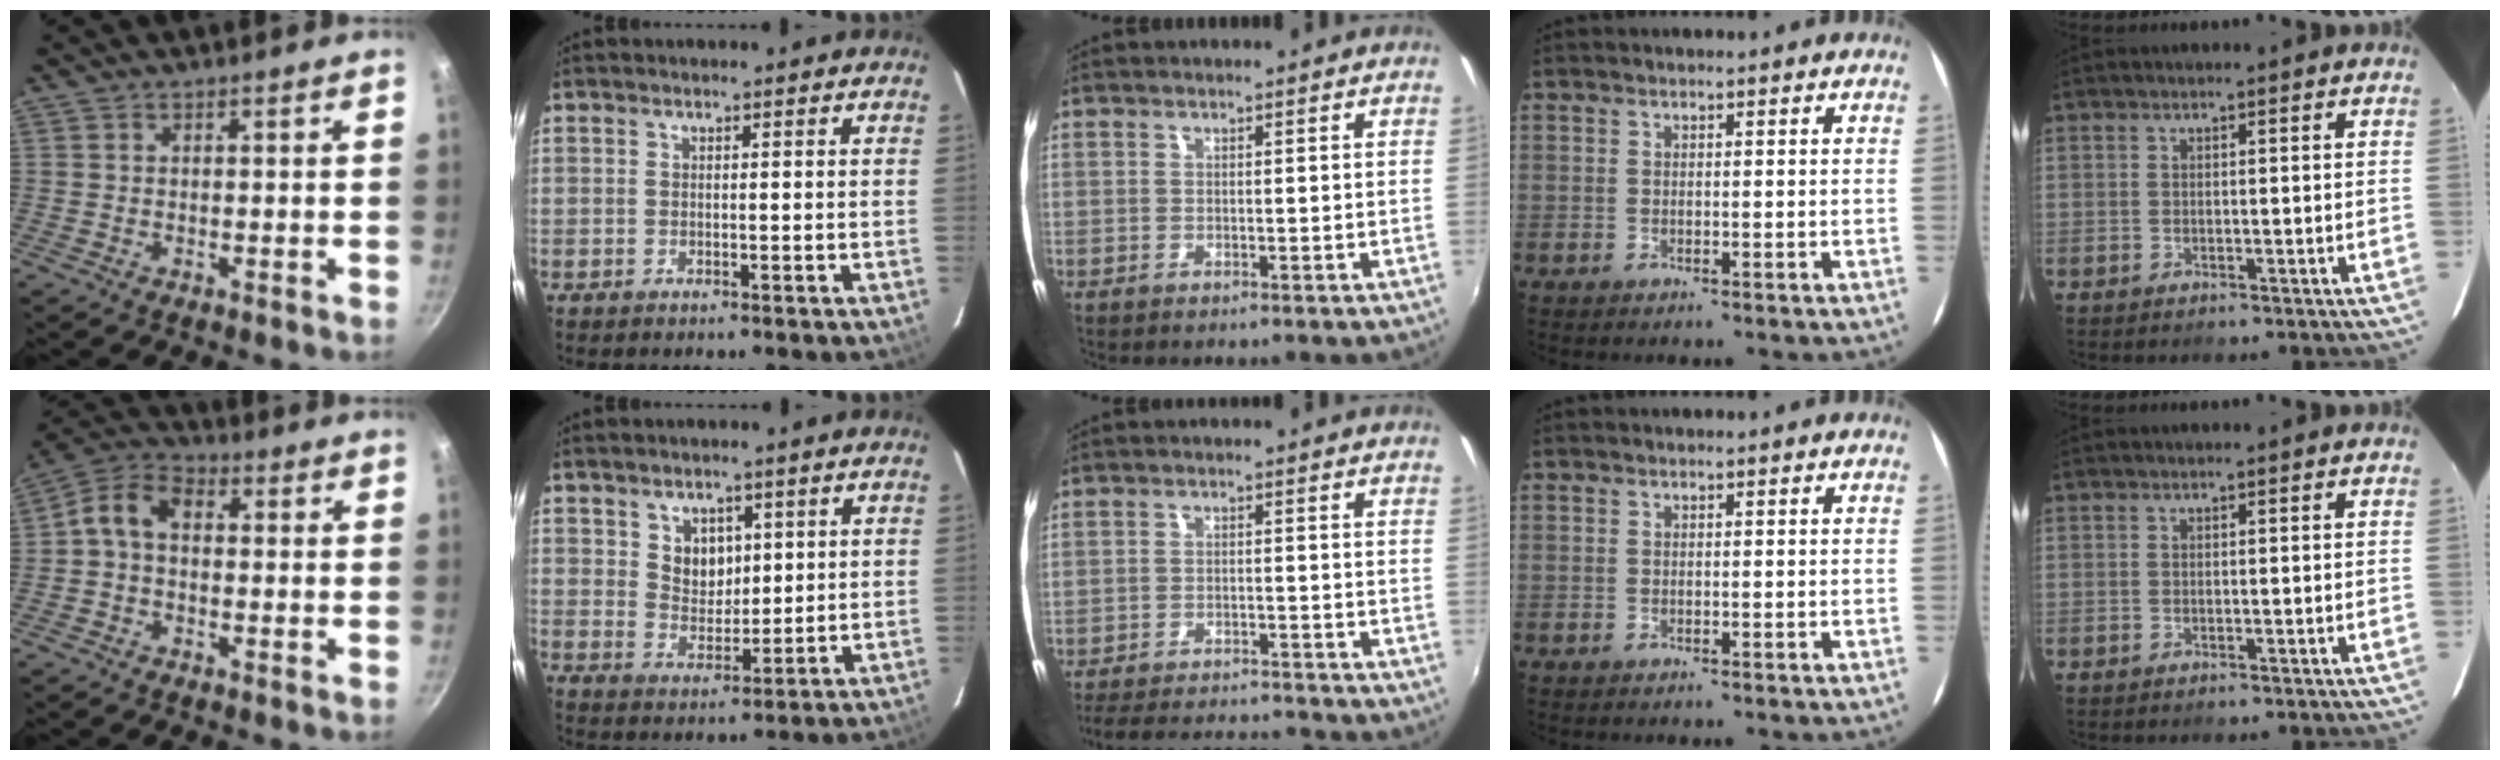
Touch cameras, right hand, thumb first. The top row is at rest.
{"thumb": {"total": 7.2, "force": [-0.1, 5.1, 5.1], "torque": [-0.094, 0.027, -0.022]}, "index": {"total": 5.6, "force": [2.3, 4.4, 2.6], "torque": [-0.039, 0.003, 0.050]}, "middle": {"total": 13.7, "force": [-12.6, 2.2, 4.7], "torque": [-0.113, -0.005, -0.190]}}